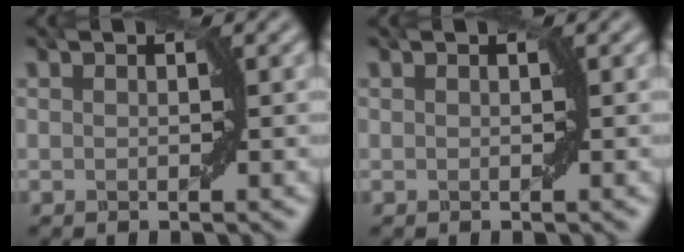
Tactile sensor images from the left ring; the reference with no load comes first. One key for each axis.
{"total": 0.0}